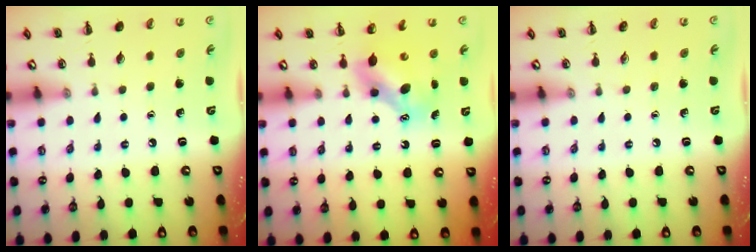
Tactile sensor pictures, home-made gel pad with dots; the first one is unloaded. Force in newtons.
{"total": 7.1, "press": 7.0, "slide": 0.9}
{"total": 0.0}